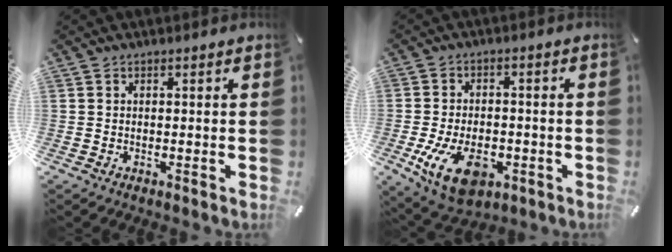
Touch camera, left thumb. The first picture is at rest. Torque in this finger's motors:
{"motor_torque": [0.14, 0.89, 1.49, 0.70, 0.43]}